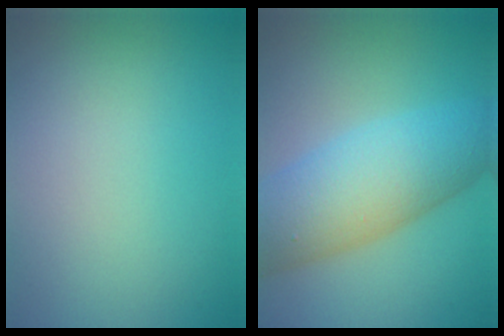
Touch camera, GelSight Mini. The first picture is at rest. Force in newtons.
{"total": 9.4, "press": 9.4, "slide": 0.3}